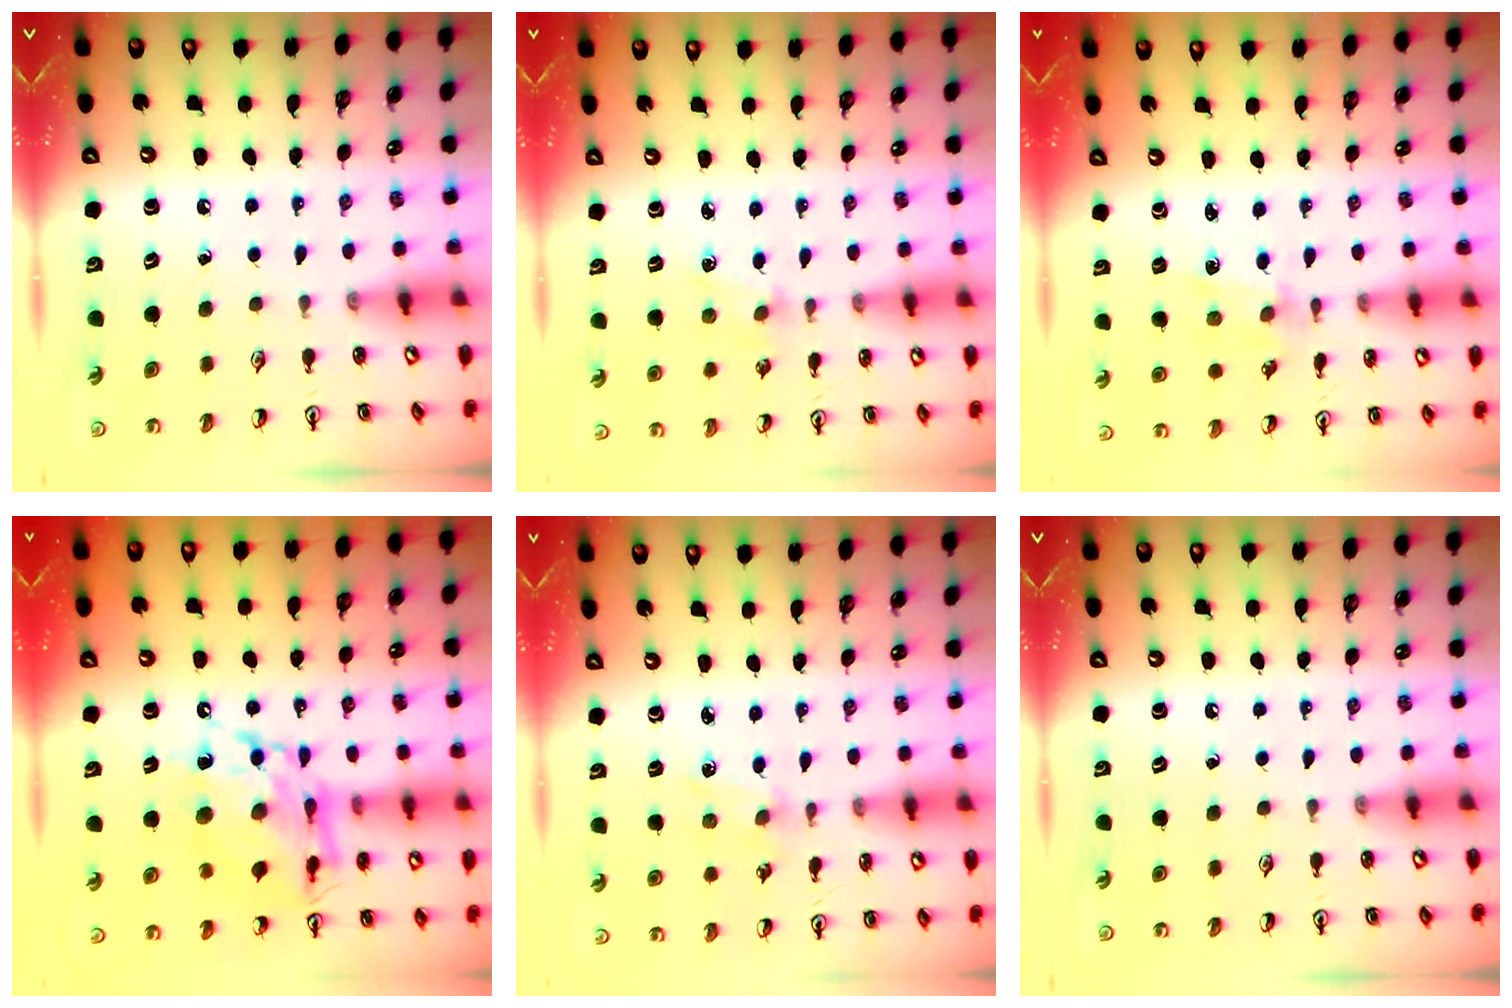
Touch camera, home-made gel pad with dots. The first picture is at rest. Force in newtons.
{"total": 2.1, "press": 2.1, "slide": 0.3}
{"total": 1.6, "press": 1.5, "slide": 0.1}
{"total": 15.9, "press": 15.8, "slide": 1.2}
{"total": 0.7, "press": 0.7, "slide": 0.2}
{"total": 0.0}